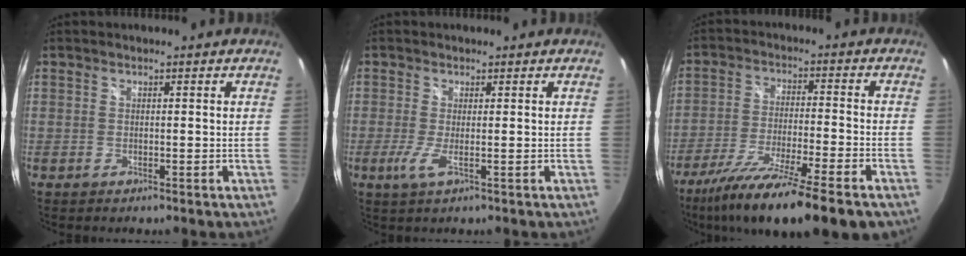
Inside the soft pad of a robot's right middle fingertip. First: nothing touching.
{"total": 2.5, "force": [-0.3, -0.1, 2.5], "torque": [-0.054, -0.009, -0.011]}
{"total": 18.5, "force": [-13.6, 1.2, 12.4], "torque": [-0.230, -0.051, -0.228]}